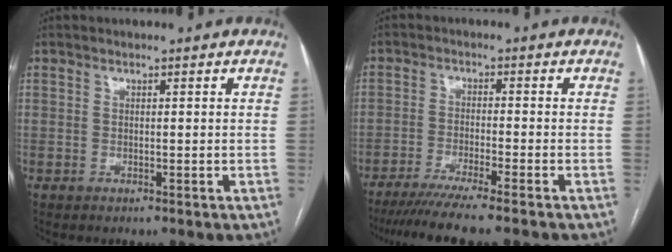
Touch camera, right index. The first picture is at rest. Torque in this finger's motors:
{"motor_torque": [1.26, -0.88, 0.52, 0.14]}